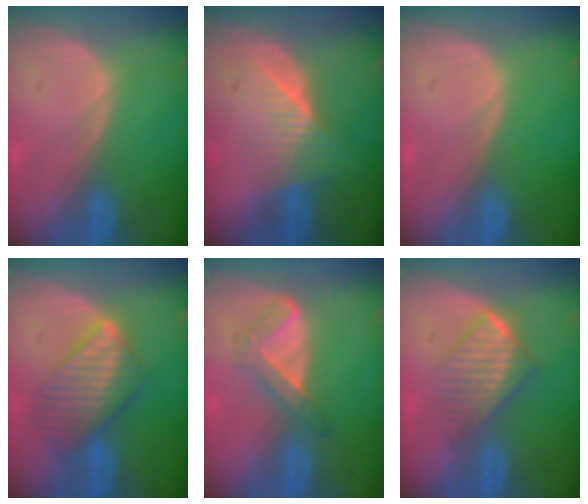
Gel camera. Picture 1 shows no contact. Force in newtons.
{"total": 6.1, "press": 5.7, "slide": 2.1}
{"total": 0.0}
{"total": 7.4, "press": 7.4, "slide": 0.1}
{"total": 4.5, "press": 4.2, "slide": 1.6}
{"total": 6.8, "press": 5.9, "slide": 3.4}